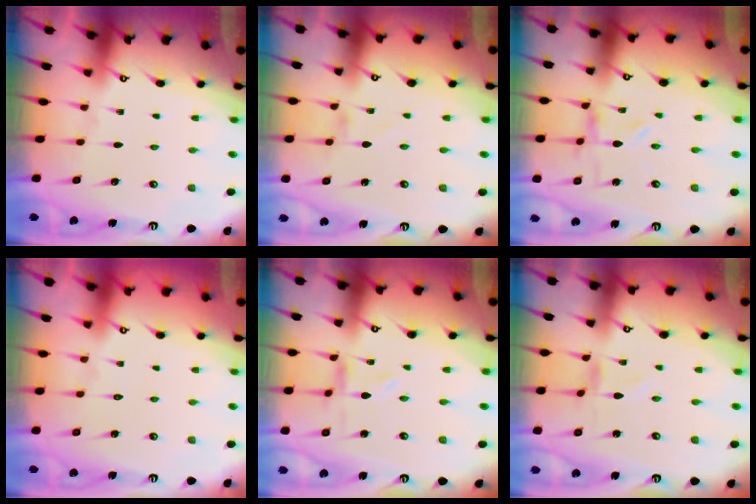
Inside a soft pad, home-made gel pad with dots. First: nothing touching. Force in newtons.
{"total": 1.0, "press": 1.0, "slide": 0.1}
{"total": 0.0}
{"total": 1.6, "press": 1.6, "slide": 0.1}
{"total": 0.0}
{"total": 0.8, "press": 0.8, "slide": 0.1}